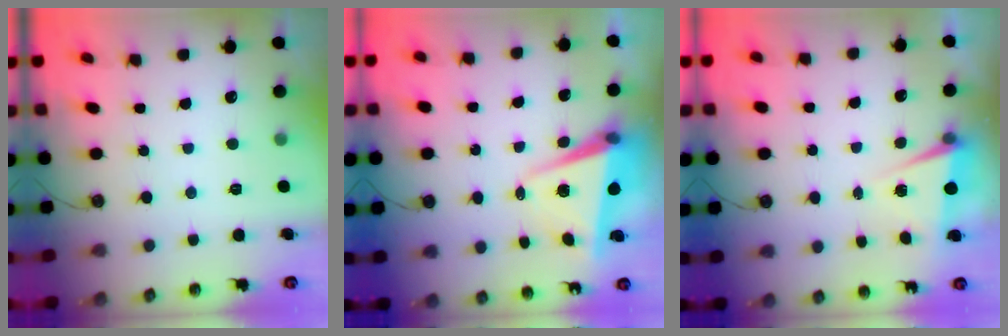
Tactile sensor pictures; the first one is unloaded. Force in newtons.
{"total": 5.9, "press": 5.7, "slide": 1.5}
{"total": 2.0, "press": 1.7, "slide": 1.0}